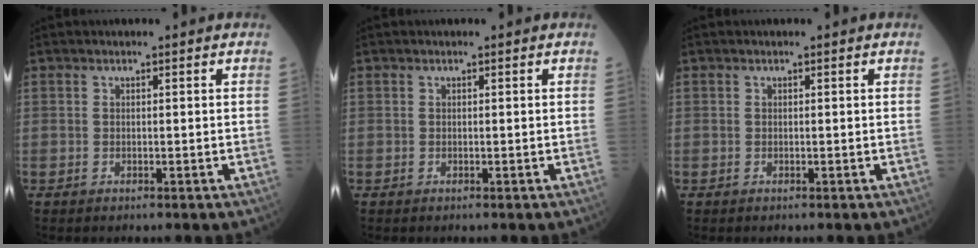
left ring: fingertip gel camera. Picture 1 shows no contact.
{"total": 0.0}
{"total": 0.0}